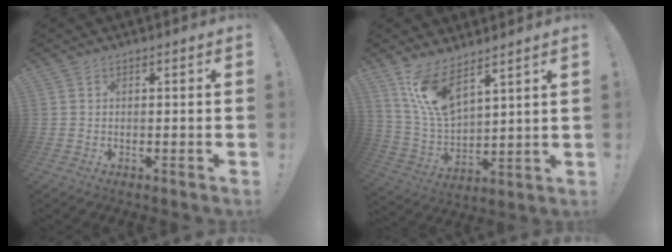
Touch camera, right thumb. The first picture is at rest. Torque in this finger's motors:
{"motor_torque": [0.18, 0.31, 0.09, 0.17, 0.34]}